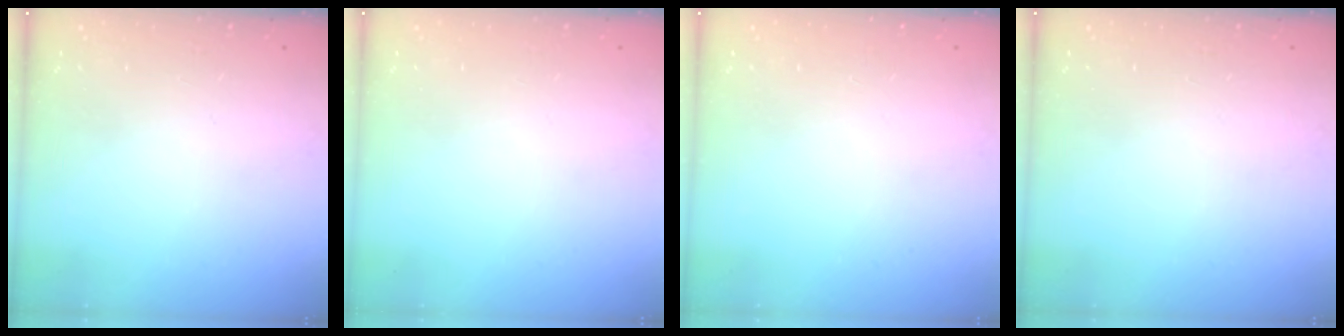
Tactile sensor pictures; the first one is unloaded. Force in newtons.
{"total": 0.0}
{"total": 0.0}
{"total": 0.0}